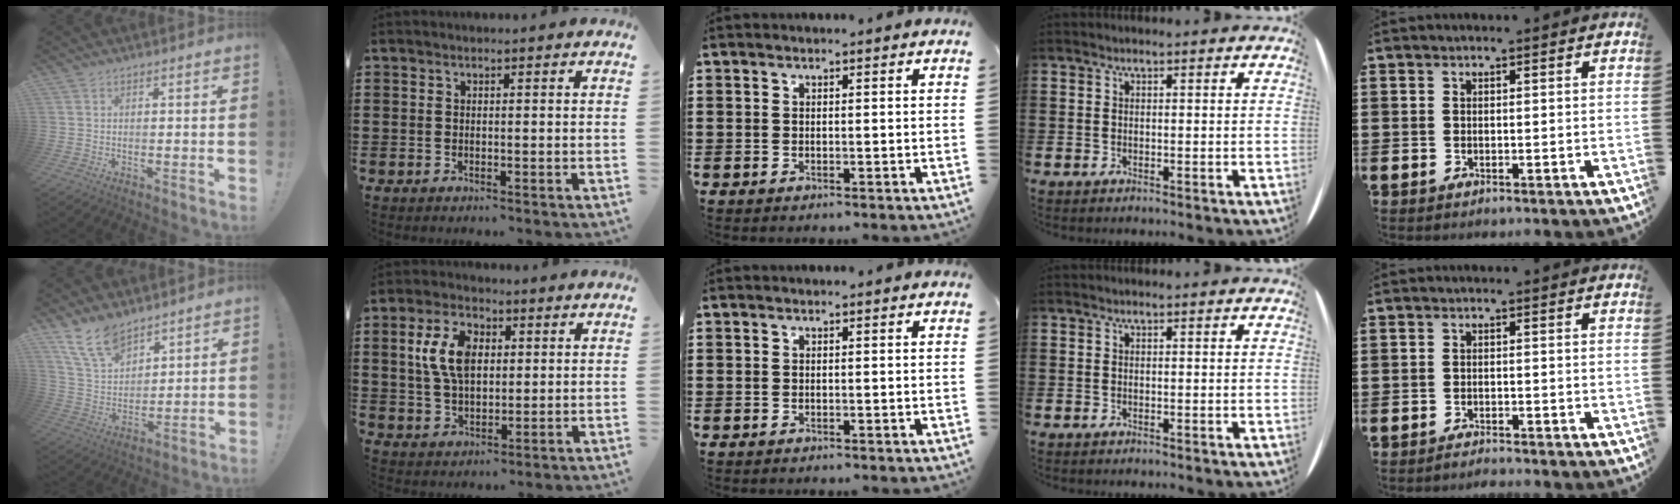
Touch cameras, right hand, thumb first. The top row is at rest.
{"thumb": {"total": 12.4, "force": [9.5, 5.8, 5.4], "torque": [-0.115, -0.054, 0.184]}, "index": {"total": 8.3, "force": [1.6, 5.1, 6.4], "torque": [-0.148, 0.015, 0.025]}, "little": {"total": 1.2, "force": [-1.2, -0.1, 0.0], "torque": [-0.004, 0.001, -0.025]}}